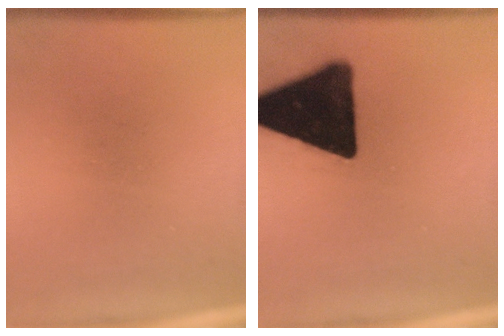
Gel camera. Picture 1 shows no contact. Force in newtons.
{"total": 19.7}